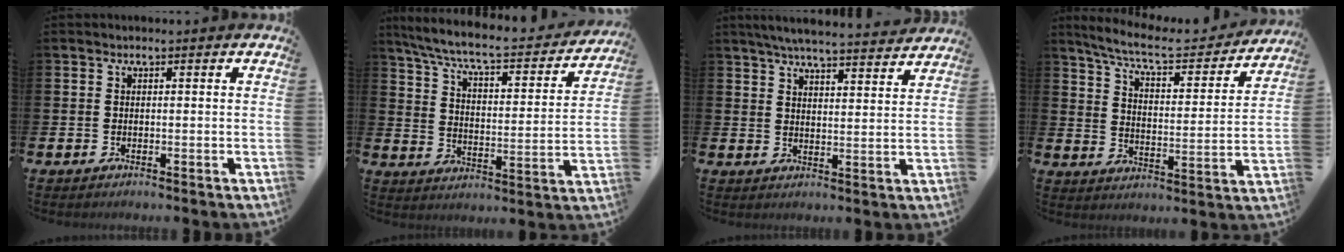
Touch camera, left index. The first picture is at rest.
{"total": 7.6, "force": [6.8, 1.2, 3.2], "torque": [-0.092, -0.050, 0.111]}
{"total": 5.8, "force": [5.6, 0.0, 1.5], "torque": [-0.046, -0.032, 0.100]}
{"total": 8.3, "force": [7.4, 1.7, 3.5], "torque": [-0.092, -0.046, 0.123]}